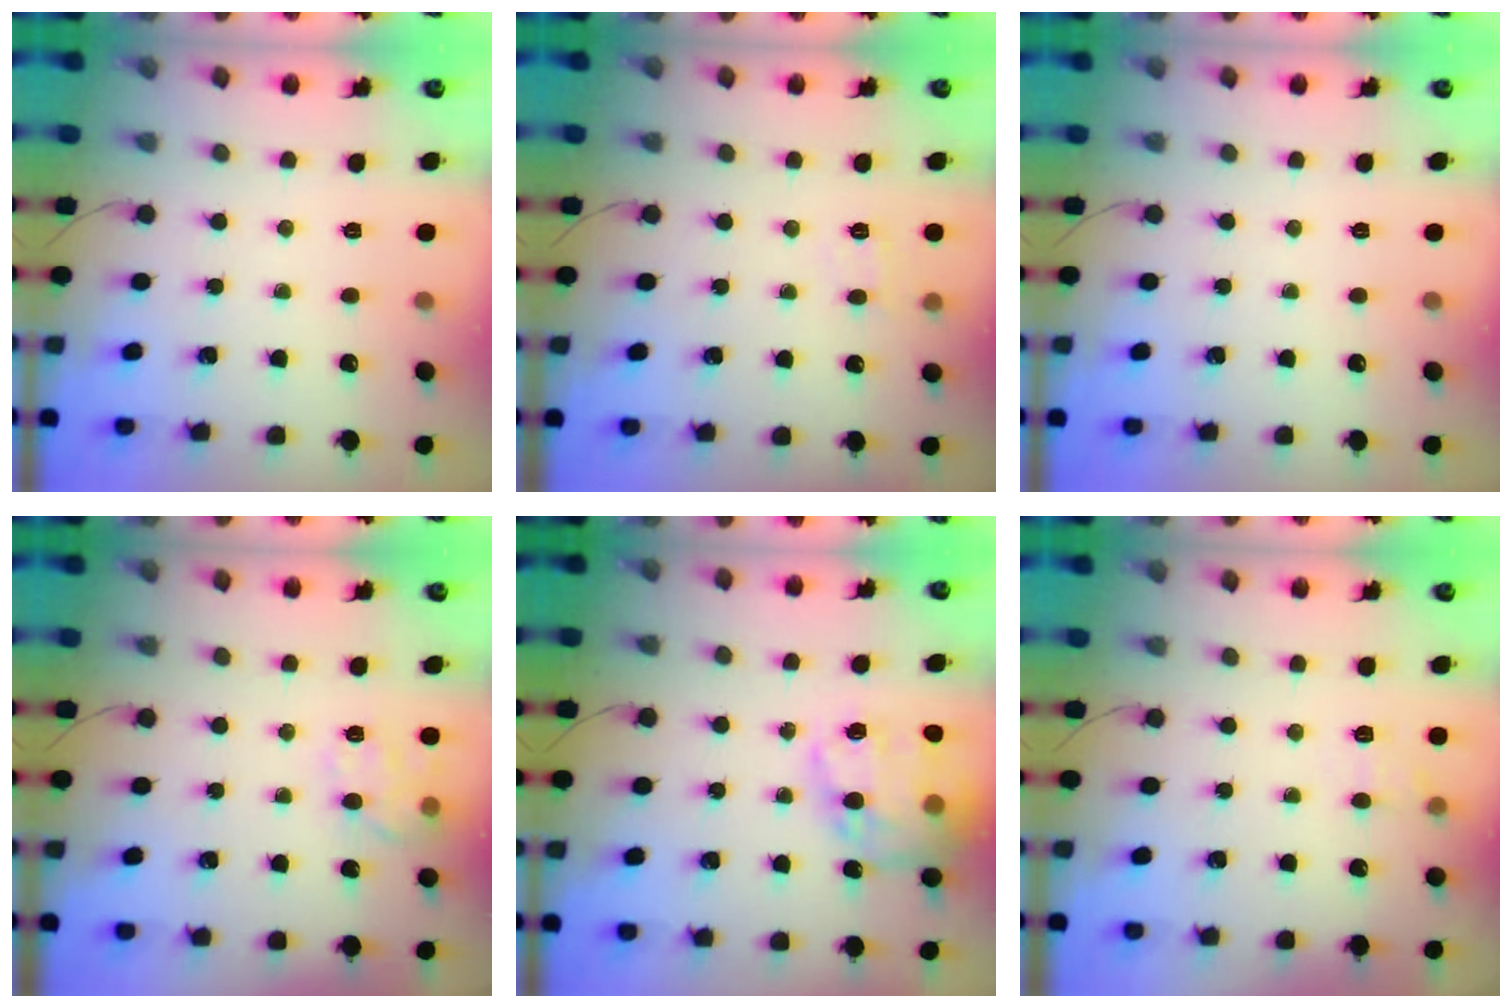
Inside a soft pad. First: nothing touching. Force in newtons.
{"total": 6.1, "press": 5.9, "slide": 1.6}
{"total": 0.0}
{"total": 7.9, "press": 7.9, "slide": 0.5}
{"total": 20.5, "press": 20.2, "slide": 3.4}
{"total": 6.9, "press": 6.7, "slide": 1.7}